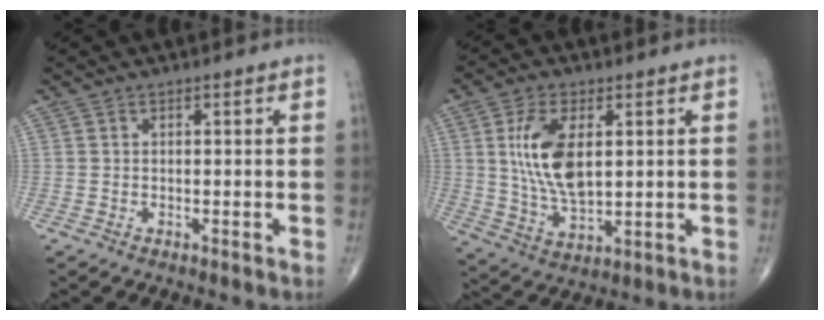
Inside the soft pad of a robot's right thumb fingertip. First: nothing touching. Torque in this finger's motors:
{"motor_torque": [-0.49, 1.81, 1.11, 0.05, 0.38]}